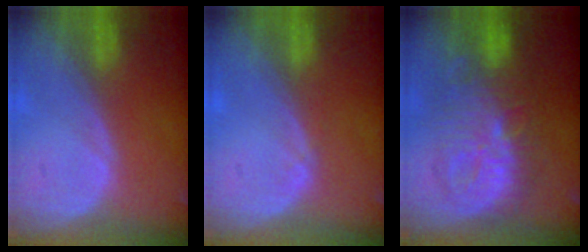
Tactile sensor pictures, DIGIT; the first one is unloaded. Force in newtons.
{"total": 0.7, "press": 0.6, "slide": 0.2}
{"total": 10.3, "press": 10.3, "slide": 0.4}